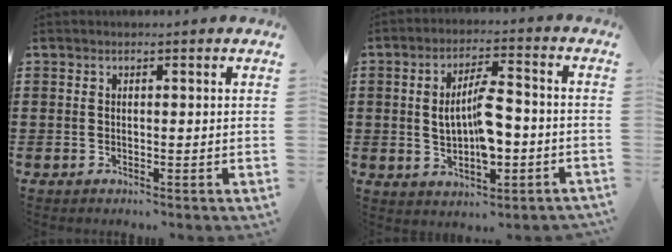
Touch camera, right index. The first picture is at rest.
{"total": 8.0, "force": [-1.0, 3.4, 7.2], "torque": [-0.125, 0.003, -0.025]}